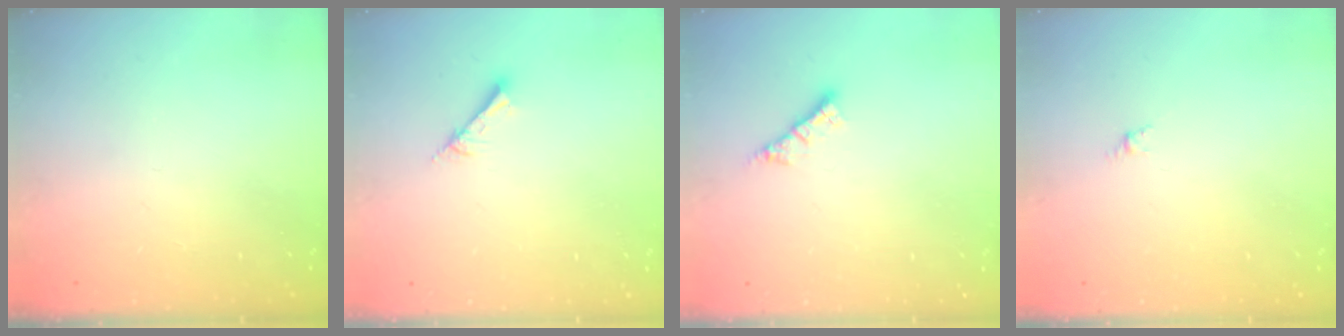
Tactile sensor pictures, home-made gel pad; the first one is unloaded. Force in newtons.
{"total": 2.6, "press": 2.6, "slide": 0.1}
{"total": 3.6, "press": 3.6, "slide": 0.1}
{"total": 1.1, "press": 1.0, "slide": 0.5}